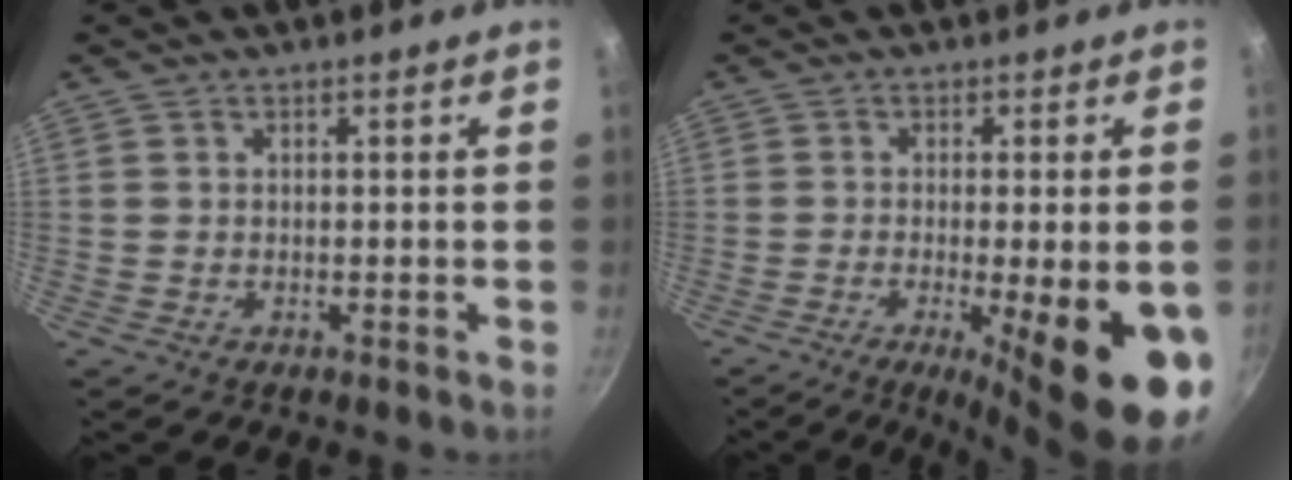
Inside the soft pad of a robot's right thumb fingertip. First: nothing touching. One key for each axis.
{"total": 17.0, "fx": -5.6, "fy": 3.9, "fz": 15.6, "tx": -0.197, "ty": -0.006, "tz": -0.069}